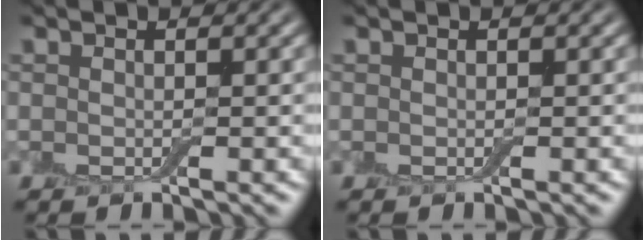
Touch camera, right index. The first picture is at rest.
{"total": 0.0}